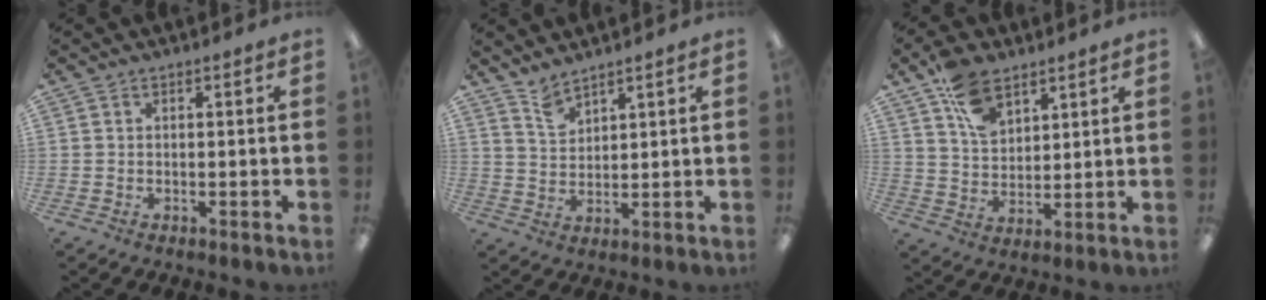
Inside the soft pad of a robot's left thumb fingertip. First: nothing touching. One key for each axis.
{"total": 4.6, "fx": 4.2, "fy": 1.5, "fz": 1.3, "tx": -0.026, "ty": -0.024, "tz": 0.077}
{"total": 10.6, "fx": 6.6, "fy": 6.3, "fz": 5.4, "tx": -0.094, "ty": -0.021, "tz": 0.125}